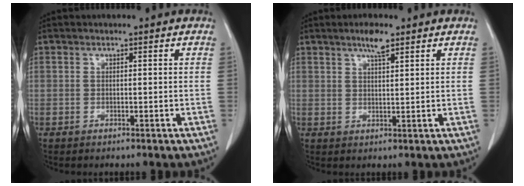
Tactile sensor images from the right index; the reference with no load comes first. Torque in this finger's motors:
{"motor_torque": [0.30, 0.28, 0.01, 0.04]}